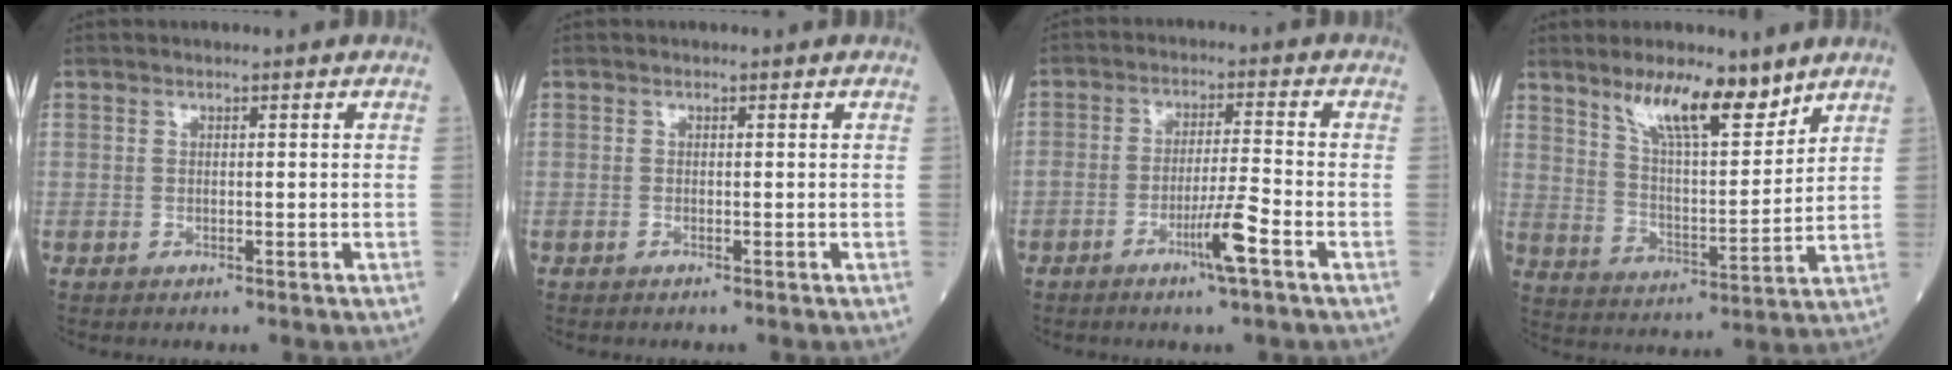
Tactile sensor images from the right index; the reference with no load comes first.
{"total": 0.0}
{"total": 6.0, "force": [-3.1, -0.3, 5.1], "torque": [-0.094, -0.005, -0.058]}
{"total": 11.1, "force": [8.1, 2.5, 7.2], "torque": [-0.126, -0.005, 0.147]}